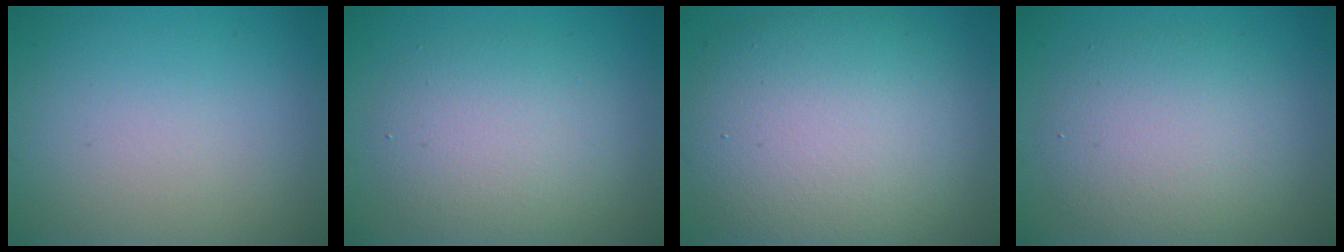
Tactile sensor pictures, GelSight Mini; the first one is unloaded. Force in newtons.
{"total": 4.8, "press": 4.8, "slide": 0.4}
{"total": 11.3, "press": 11.3, "slide": 0.9}
{"total": 5.3, "press": 5.3, "slide": 0.6}